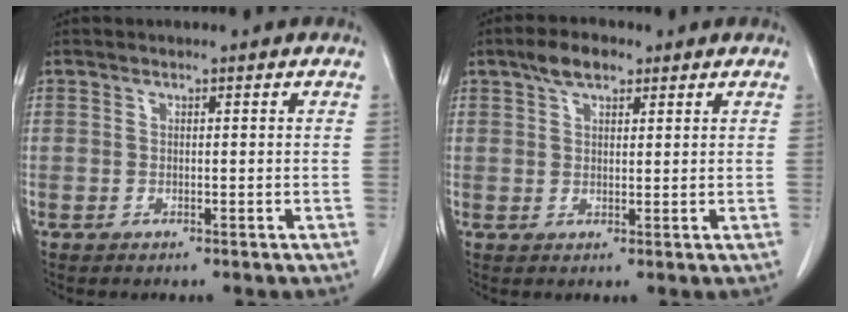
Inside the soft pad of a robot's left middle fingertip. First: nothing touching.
{"total": 4.2, "force": [2.7, 1.9, 2.6], "torque": [-0.052, 0.013, 0.050]}